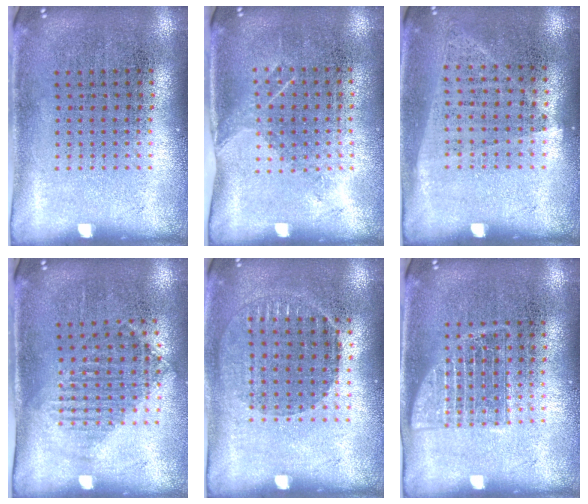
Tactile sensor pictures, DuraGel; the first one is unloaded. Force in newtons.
{"total": 1.1, "press": 1.0, "slide": 0.6}
{"total": 1.0, "press": 0.9, "slide": 0.4}
{"total": 1.2, "press": 1.1, "slide": 0.5}
{"total": 1.0, "press": 1.0, "slide": 0.1}
{"total": 2.2, "press": 2.1, "slide": 0.5}